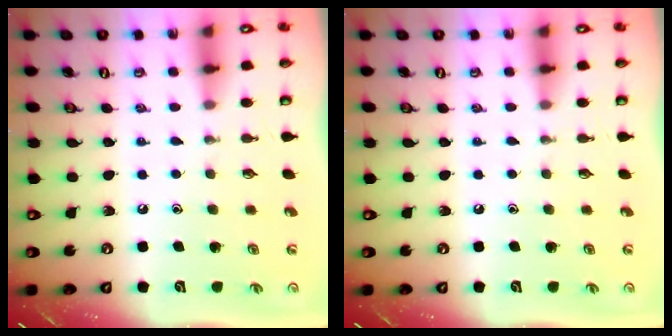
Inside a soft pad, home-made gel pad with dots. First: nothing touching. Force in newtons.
{"total": 0.0}